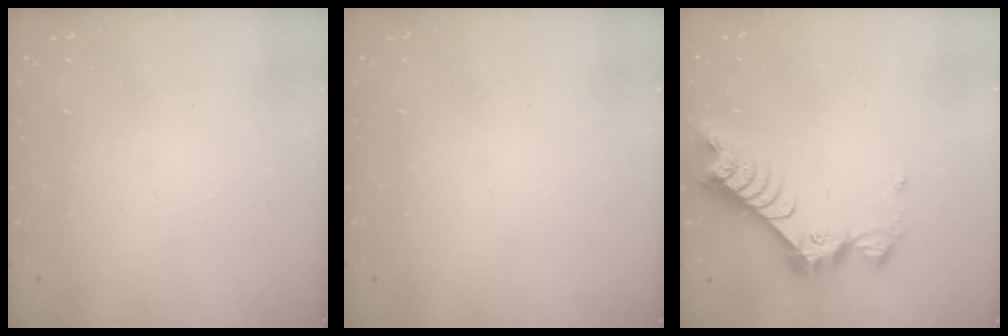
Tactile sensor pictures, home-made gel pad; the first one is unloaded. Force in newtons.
{"total": 0.0}
{"total": 9.7, "press": 9.7, "slide": 0.8}